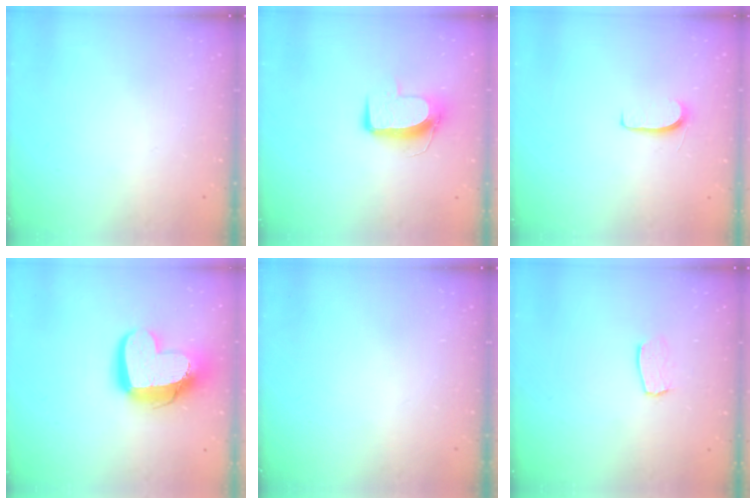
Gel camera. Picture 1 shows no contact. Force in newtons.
{"total": 10.1, "press": 10.1, "slide": 0.2}
{"total": 5.4, "press": 5.4, "slide": 0.6}
{"total": 17.2, "press": 17.2, "slide": 1.5}
{"total": 0.0}
{"total": 5.8, "press": 5.8, "slide": 0.4}